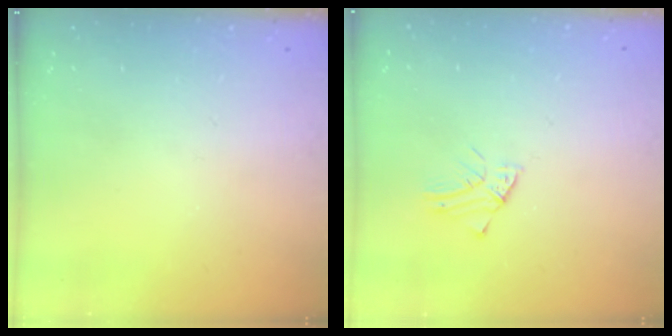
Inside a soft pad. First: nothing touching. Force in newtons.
{"total": 1.2, "press": 1.2, "slide": 0.0}